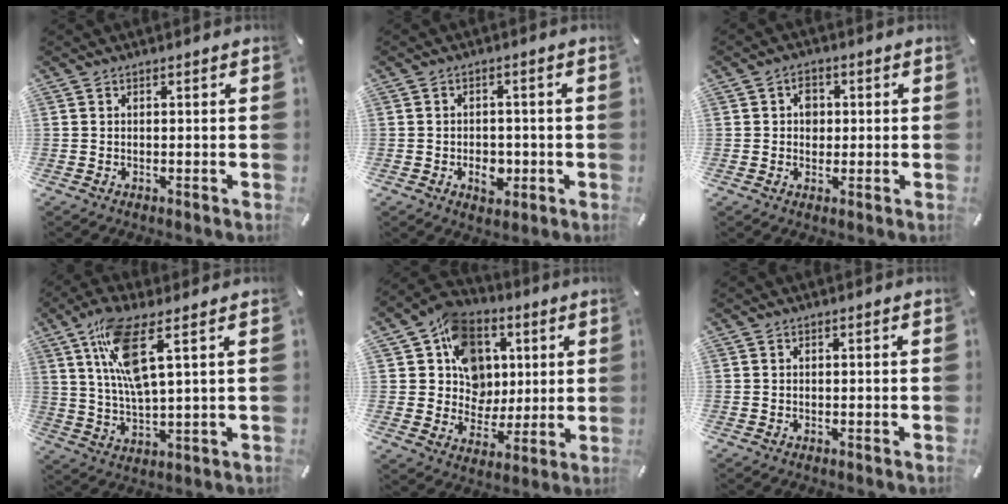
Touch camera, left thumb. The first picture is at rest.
{"total": 5.2, "force": [-1.5, 3.8, 3.2], "torque": [-0.042, -0.001, -0.027]}
{"total": 3.6, "force": [0.4, 3.1, 1.8], "torque": [-0.014, -0.002, 0.001]}
{"total": 12.2, "force": [5.3, 2.9, 10.6], "torque": [-0.221, -0.013, 0.089]}
{"total": 13.6, "force": [3.6, 12.2, 4.8], "torque": [-0.077, -0.023, 0.074]}
{"total": 0.0}